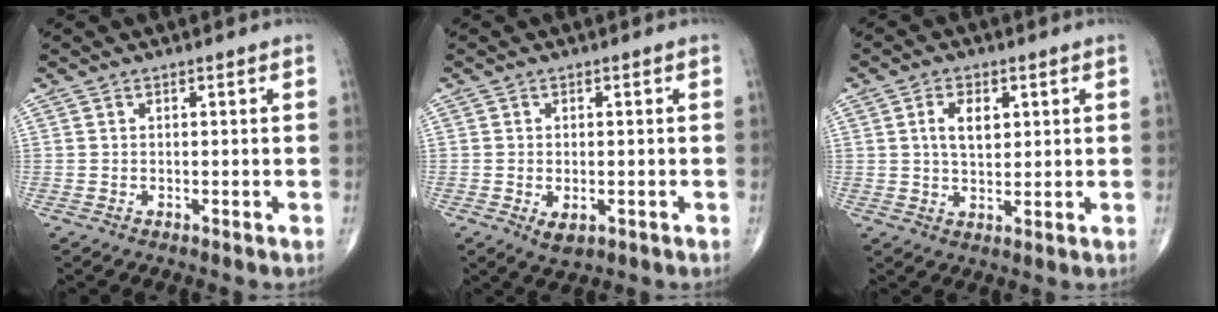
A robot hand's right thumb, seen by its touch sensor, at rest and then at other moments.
{"total": 3.1, "force": [-1.0, 1.7, 2.3], "torque": [-0.034, -0.002, -0.009]}
{"total": 5.7, "force": [1.7, 3.2, 4.4], "torque": [-0.062, -0.007, 0.029]}